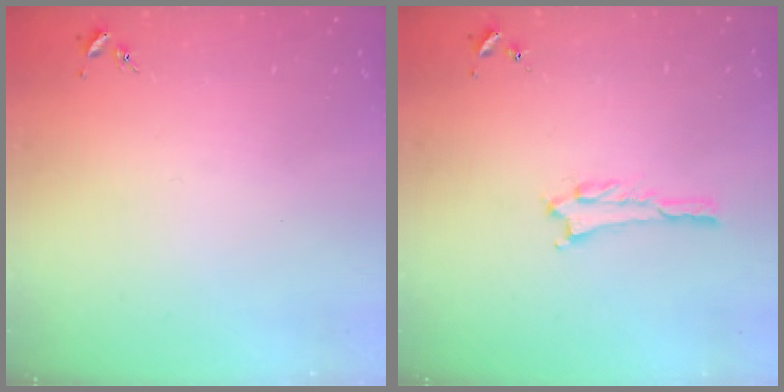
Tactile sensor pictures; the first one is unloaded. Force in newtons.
{"total": 0.6, "press": 0.6, "slide": 0.1}